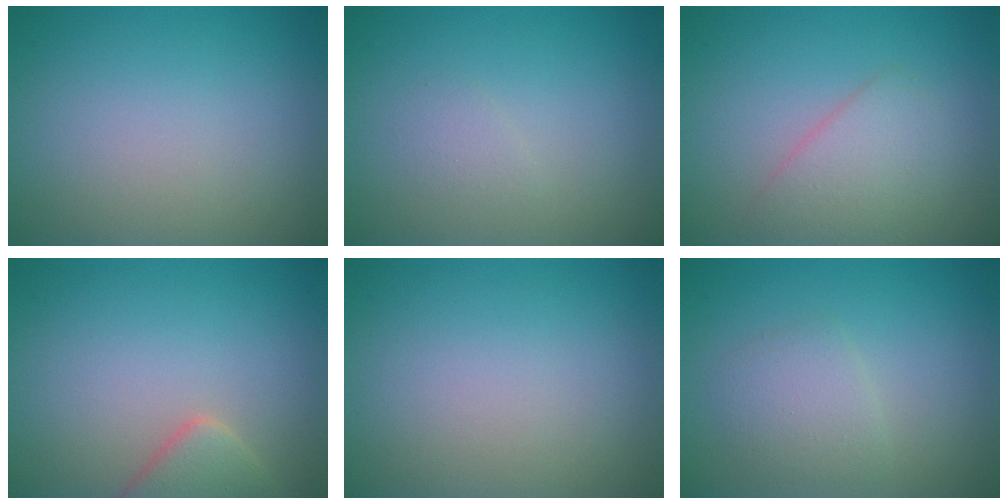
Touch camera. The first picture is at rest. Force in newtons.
{"total": 0.8, "press": 0.8, "slide": 0.0}
{"total": 2.8, "press": 2.7, "slide": 0.2}
{"total": 3.0, "press": 2.9, "slide": 0.3}
{"total": 0.0}
{"total": 2.3, "press": 2.3, "slide": 0.1}